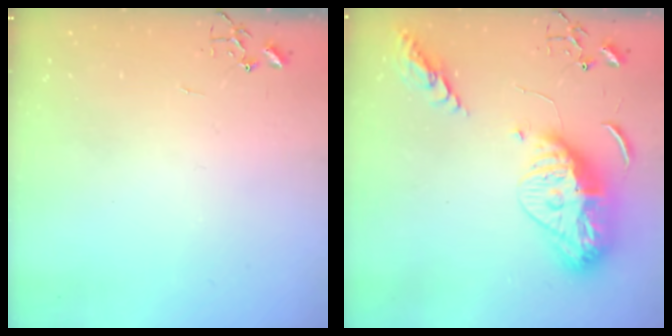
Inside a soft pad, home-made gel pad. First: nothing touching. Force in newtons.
{"total": 16.9, "press": 16.8, "slide": 1.6}